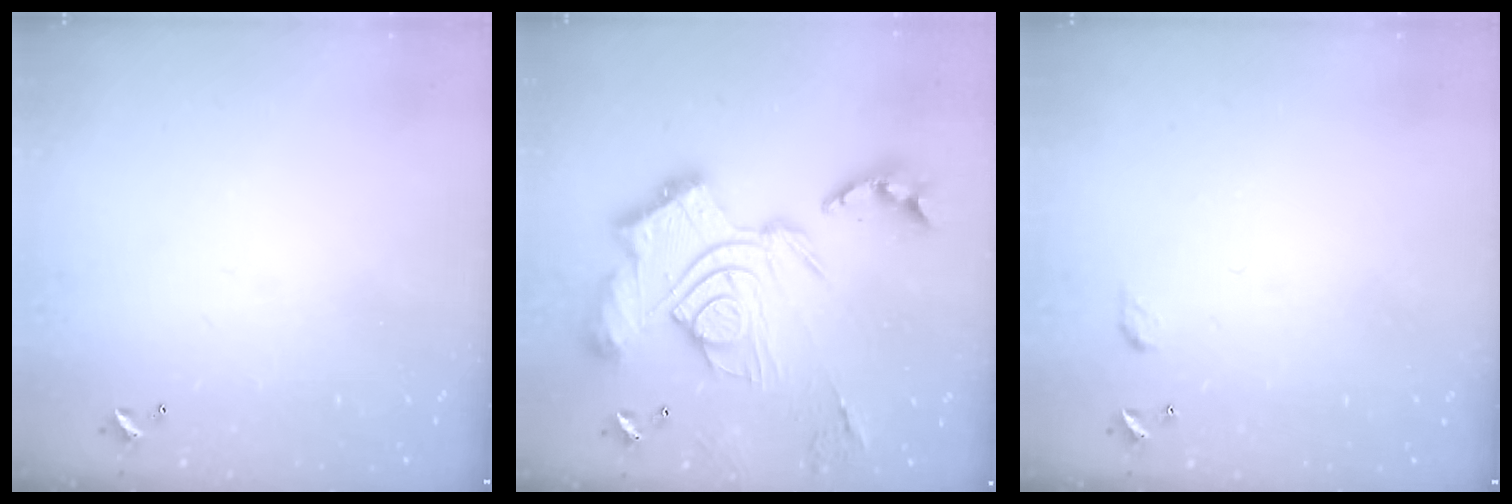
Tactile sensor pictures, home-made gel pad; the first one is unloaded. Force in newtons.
{"total": 4.2, "press": 3.4, "slide": 2.5}
{"total": 3.2, "press": 3.2, "slide": 0.4}